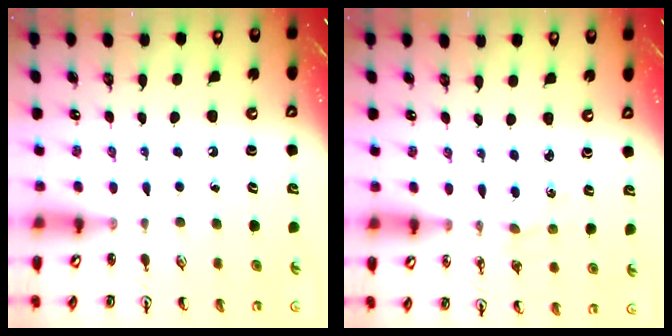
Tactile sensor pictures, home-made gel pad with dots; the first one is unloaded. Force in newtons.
{"total": 0.0}